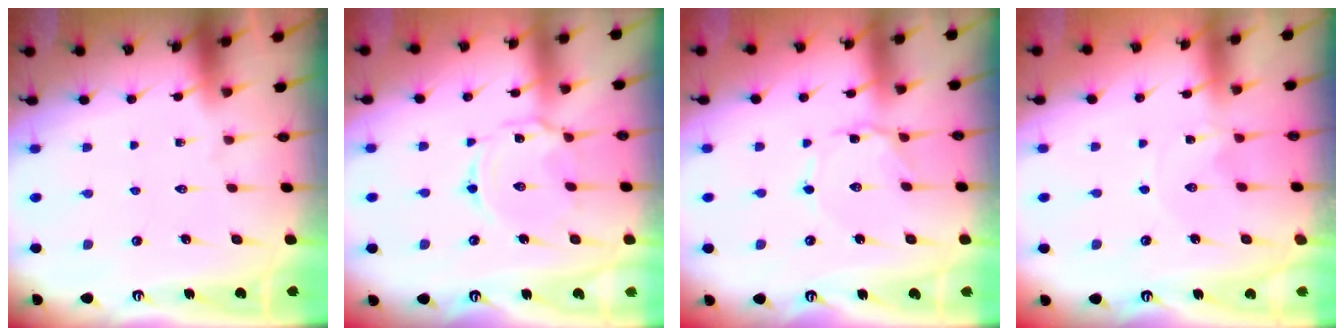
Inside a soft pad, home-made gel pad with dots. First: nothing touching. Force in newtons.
{"total": 4.6, "press": 4.6, "slide": 0.4}
{"total": 2.1, "press": 2.0, "slide": 0.2}
{"total": 0.9, "press": 0.9, "slide": 0.1}